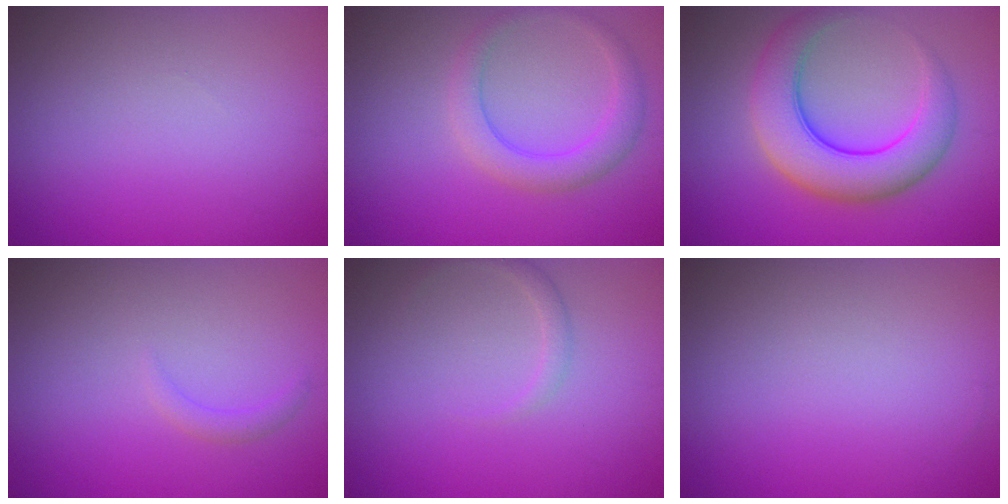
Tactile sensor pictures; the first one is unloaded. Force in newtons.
{"total": 3.1, "press": 3.1, "slide": 0.2}
{"total": 7.0, "press": 7.0, "slide": 0.2}
{"total": 1.0, "press": 1.0, "slide": 0.2}
{"total": 1.2, "press": 1.2, "slide": 0.1}
{"total": 0.0}